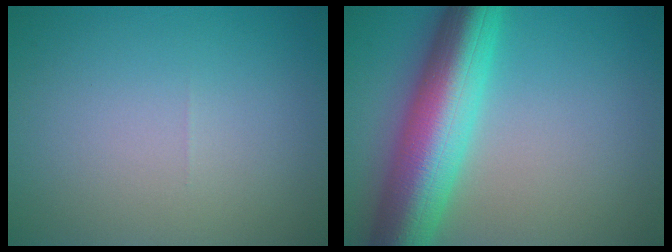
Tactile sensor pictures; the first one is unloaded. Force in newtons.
{"total": 10.9, "press": 10.9, "slide": 0.2}